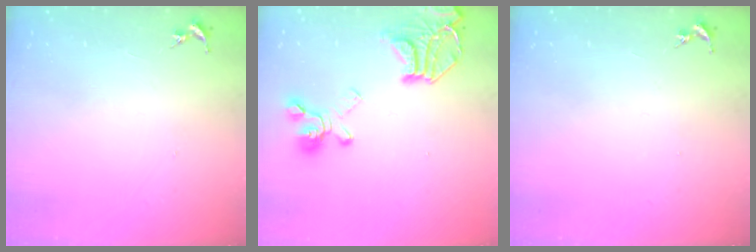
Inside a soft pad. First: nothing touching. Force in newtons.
{"total": 19.9, "press": 19.8, "slide": 2.0}
{"total": 0.0}